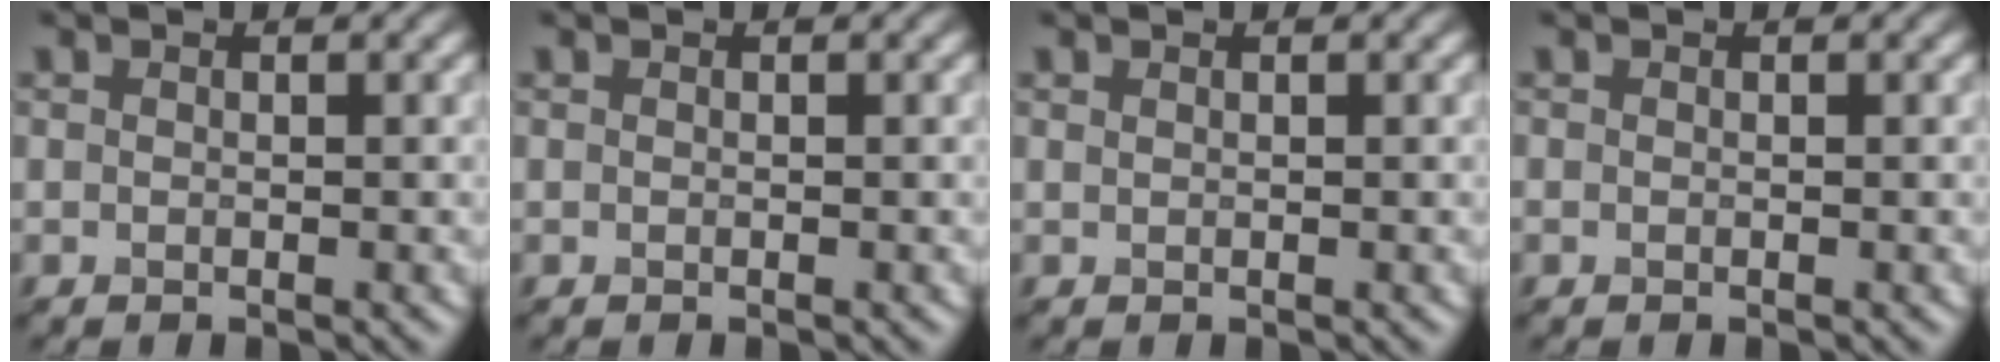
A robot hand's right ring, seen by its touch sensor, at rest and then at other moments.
{"total": 0.0}
{"total": 0.5, "force": [0.0, -0.4, -0.4], "torque": [-0.001, 0.000, 0.013]}
{"total": 0.0}